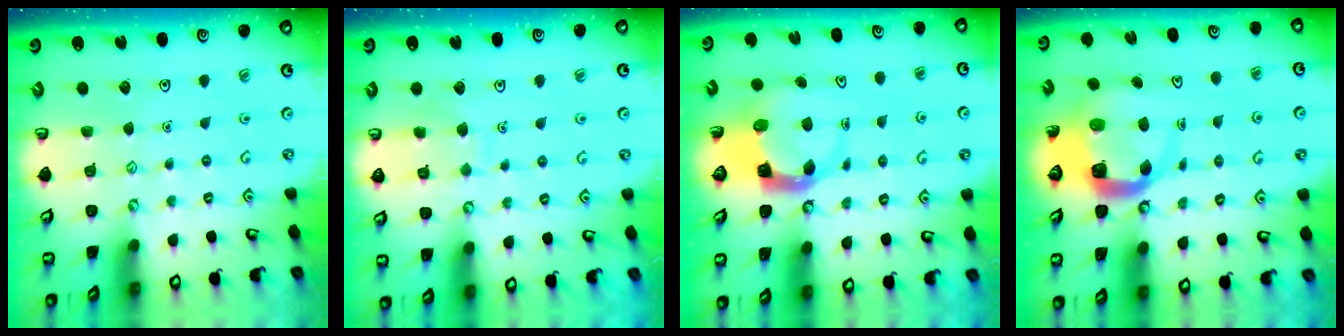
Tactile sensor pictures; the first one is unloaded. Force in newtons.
{"total": 5.2, "press": 5.1, "slide": 0.6}
{"total": 4.0, "press": 3.9, "slide": 0.6}
{"total": 7.2, "press": 7.1, "slide": 1.1}